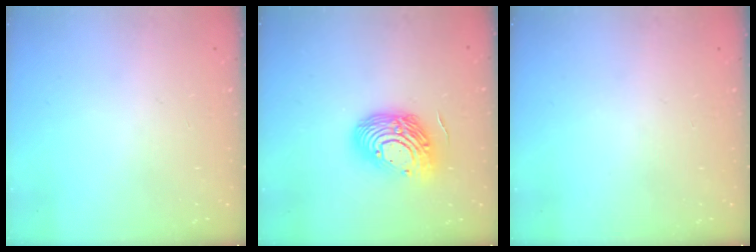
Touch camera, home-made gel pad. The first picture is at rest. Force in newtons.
{"total": 16.1, "press": 16.0, "slide": 1.8}
{"total": 0.0}